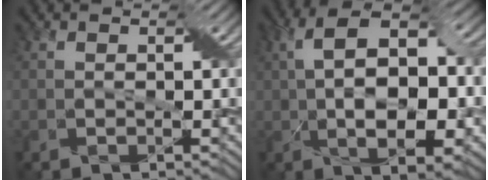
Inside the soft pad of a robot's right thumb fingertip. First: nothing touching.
{"total": 12.0, "force": [0.2, 6.2, 10.3], "torque": [-0.171, 0.011, 0.005]}